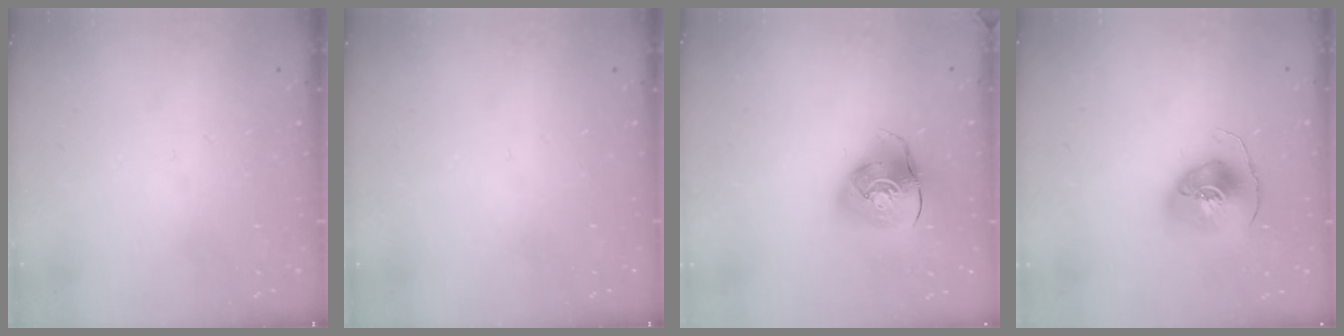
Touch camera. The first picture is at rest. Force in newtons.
{"total": 0.0}
{"total": 12.6, "press": 12.5, "slide": 1.6}
{"total": 9.9, "press": 9.9, "slide": 1.3}